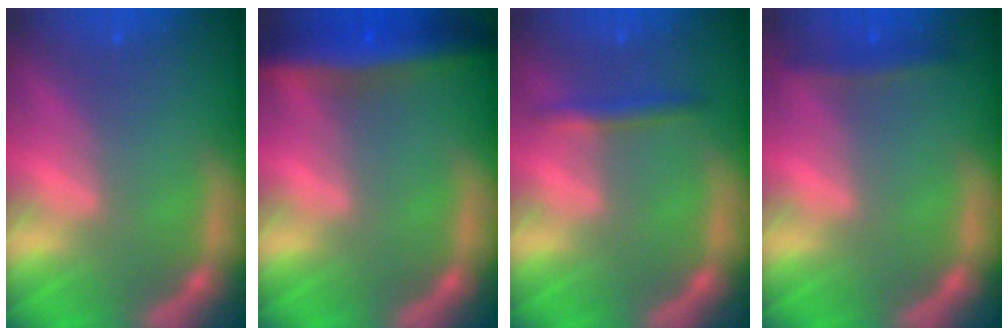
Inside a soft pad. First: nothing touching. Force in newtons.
{"total": 7.4}
{"total": 1.9}
{"total": 1.9}